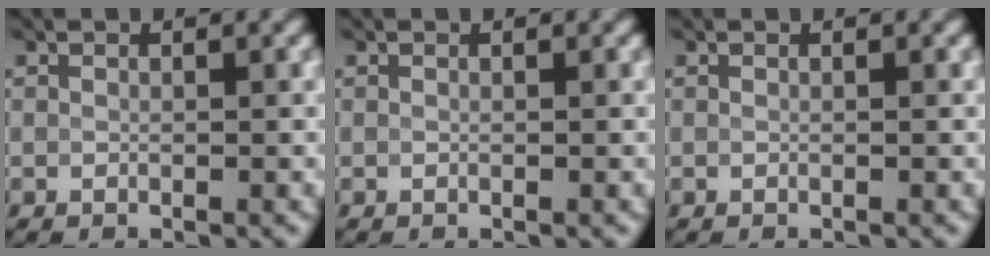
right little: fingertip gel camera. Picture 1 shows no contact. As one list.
[{"total": 0.0}, {"total": 0.0}]